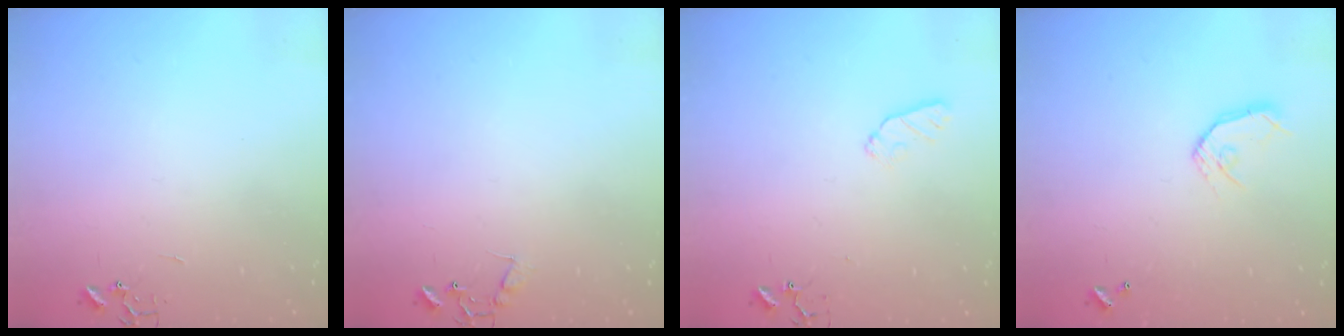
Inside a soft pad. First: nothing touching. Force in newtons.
{"total": 7.5, "press": 7.5, "slide": 0.4}
{"total": 5.4, "press": 5.3, "slide": 0.7}
{"total": 8.8, "press": 8.8, "slide": 0.6}